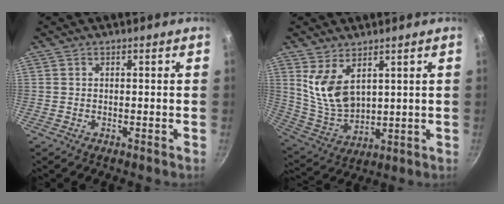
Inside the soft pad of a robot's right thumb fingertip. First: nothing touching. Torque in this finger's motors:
{"motor_torque": [-0.94, 1.23, 1.20, 0.55, 0.11]}